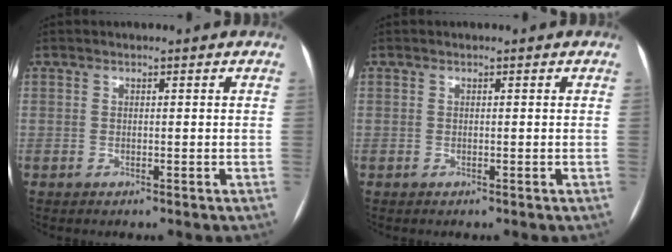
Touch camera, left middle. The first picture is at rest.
{"total": 0.0}